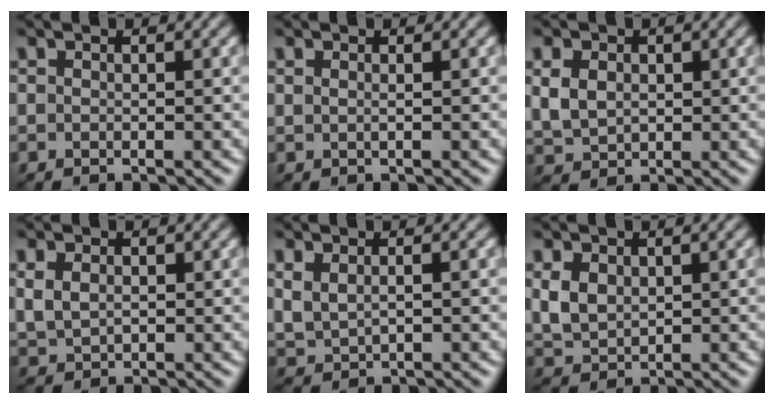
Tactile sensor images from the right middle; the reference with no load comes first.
{"total": 0.6, "force": [0.2, 0.2, 0.5], "torque": [-0.007, 0.001, 0.000]}
{"total": 3.4, "force": [0.6, 2.7, 2.0], "torque": [-0.049, -0.001, 0.012]}
{"total": 2.7, "force": [0.6, 1.9, 1.7], "torque": [-0.040, -0.002, 0.019]}
{"total": 2.2, "force": [0.7, 1.3, 1.7], "torque": [-0.040, -0.005, 0.022]}
{"total": 3.1, "force": [0.7, 2.3, 2.0], "torque": [-0.049, -0.002, 0.019]}